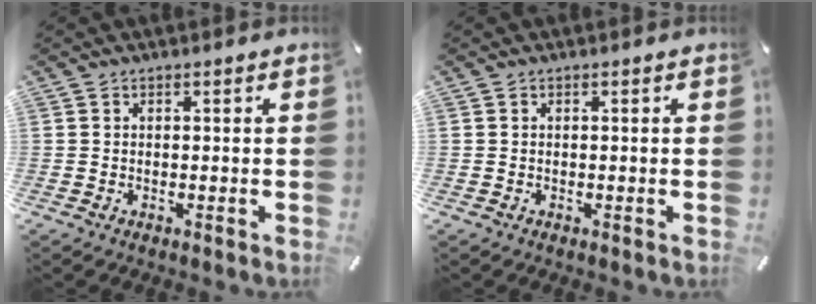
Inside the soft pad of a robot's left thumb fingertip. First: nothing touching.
{"total": 0.0}